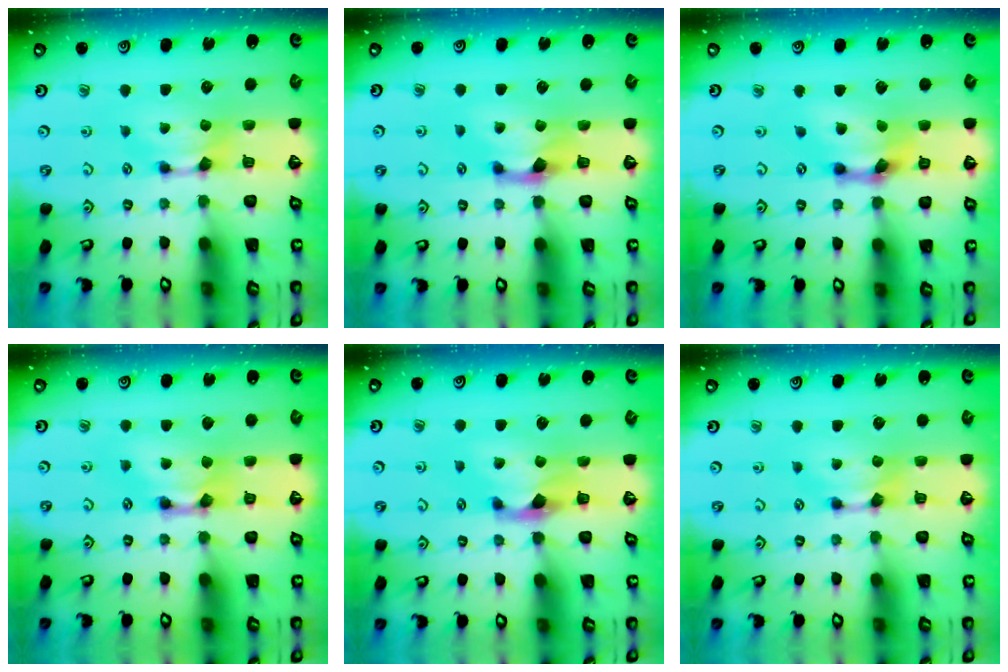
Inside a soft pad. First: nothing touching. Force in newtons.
{"total": 1.3, "press": 0.5, "slide": 1.2}
{"total": 6.0, "press": 5.5, "slide": 2.4}
{"total": 2.7, "press": 2.7, "slide": 0.2}
{"total": 1.8, "press": 1.2, "slide": 1.4}
{"total": 0.0}